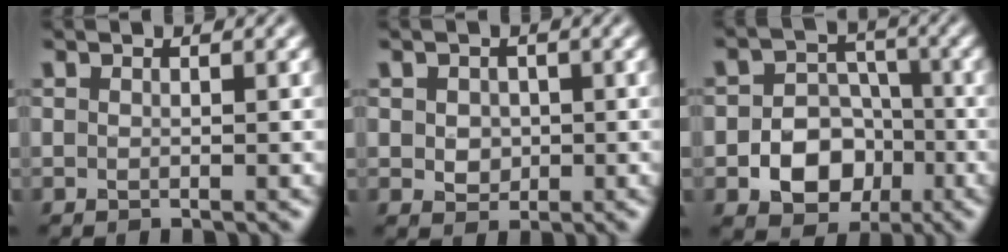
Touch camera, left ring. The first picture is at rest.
{"total": 1.9, "force": [0.1, 1.7, 1.0], "torque": [-0.016, -0.003, 0.003]}
{"total": 6.6, "force": [-2.3, 5.2, 3.4], "torque": [-0.022, -0.005, -0.054]}